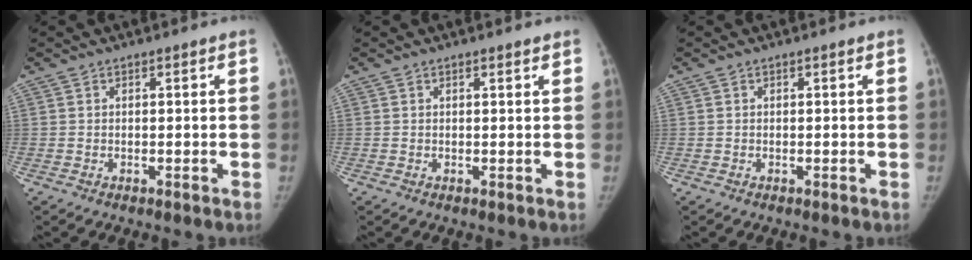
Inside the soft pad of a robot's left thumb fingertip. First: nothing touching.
{"total": 0.7, "force": [0.5, 0.1, 0.4], "torque": [-0.008, -0.004, 0.008]}
{"total": 0.0}